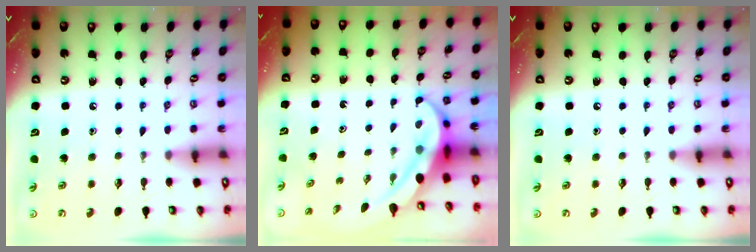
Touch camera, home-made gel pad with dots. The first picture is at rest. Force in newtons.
{"total": 4.3, "press": 4.1, "slide": 1.1}
{"total": 0.0}